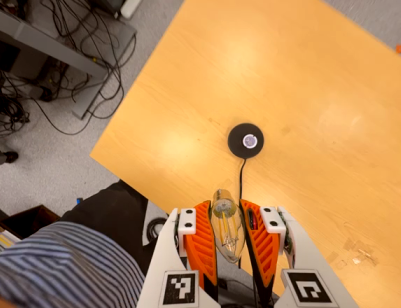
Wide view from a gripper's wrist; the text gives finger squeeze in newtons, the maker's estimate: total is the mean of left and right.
{"total": 22.9, "left": 24.4, "right": 21.5}